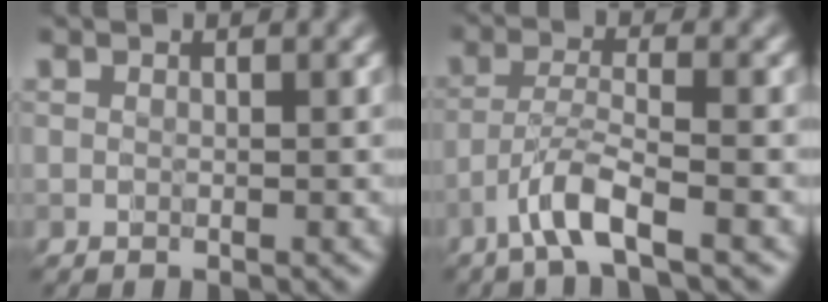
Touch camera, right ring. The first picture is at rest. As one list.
[{"total": 3.5, "force": [-2.3, 0.2, 2.6], "torque": [-0.047, 0.008, -0.057]}]